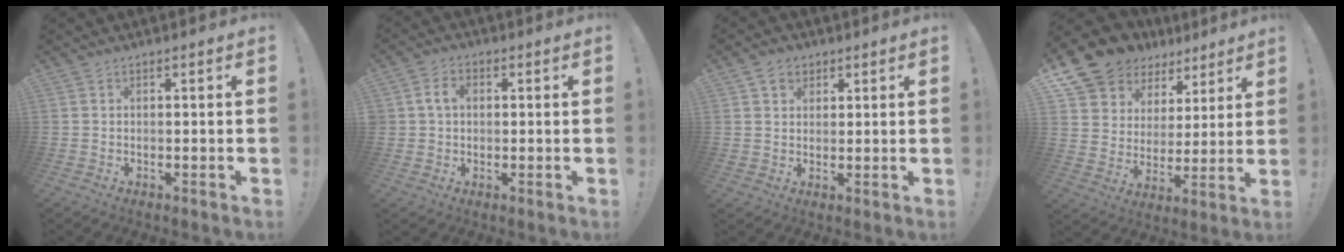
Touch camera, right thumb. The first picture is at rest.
{"total": 5.6, "force": [1.0, 4.2, 3.5], "torque": [-0.061, 0.012, 0.018]}
{"total": 5.4, "force": [2.9, 4.4, 1.2], "torque": [-0.019, -0.008, 0.056]}
{"total": 12.6, "force": [9.3, 8.0, 2.8], "torque": [-0.055, -0.075, 0.183]}